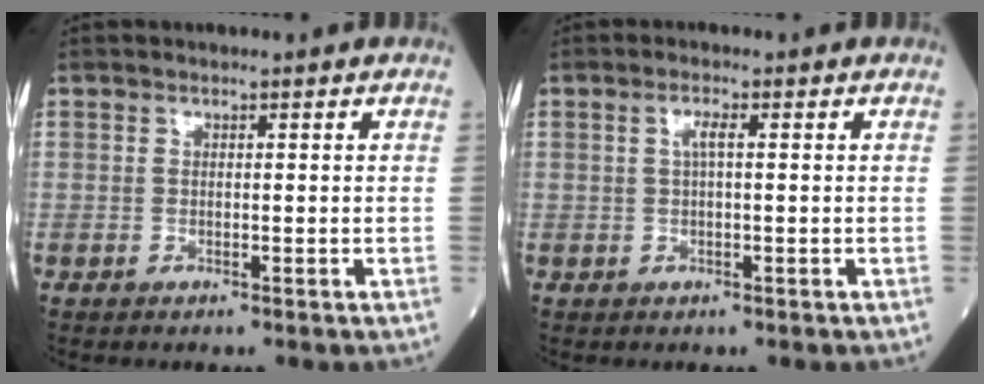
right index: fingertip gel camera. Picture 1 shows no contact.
{"total": 1.7, "force": [0.4, 0.2, 1.7], "torque": [-0.034, 0.003, 0.006]}